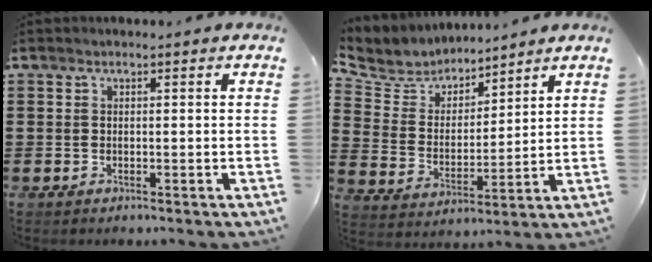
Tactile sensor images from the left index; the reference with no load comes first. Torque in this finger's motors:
{"motor_torque": [-0.01, -0.58, 0.03, -0.04]}